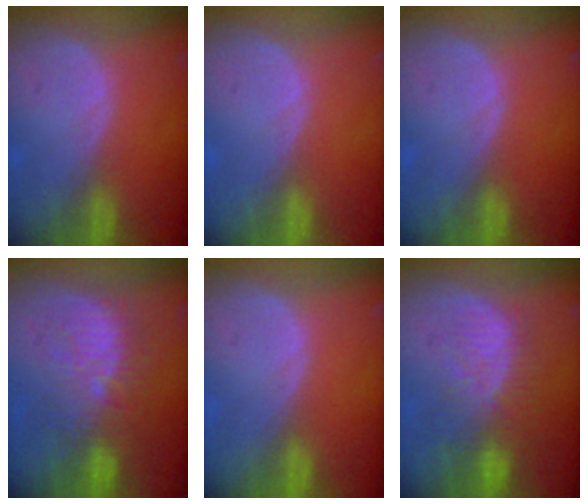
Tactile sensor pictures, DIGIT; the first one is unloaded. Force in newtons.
{"total": 0.0}
{"total": 0.0}
{"total": 9.4, "press": 9.1, "slide": 2.0}
{"total": 0.0}
{"total": 10.2, "press": 8.6, "slide": 5.4}